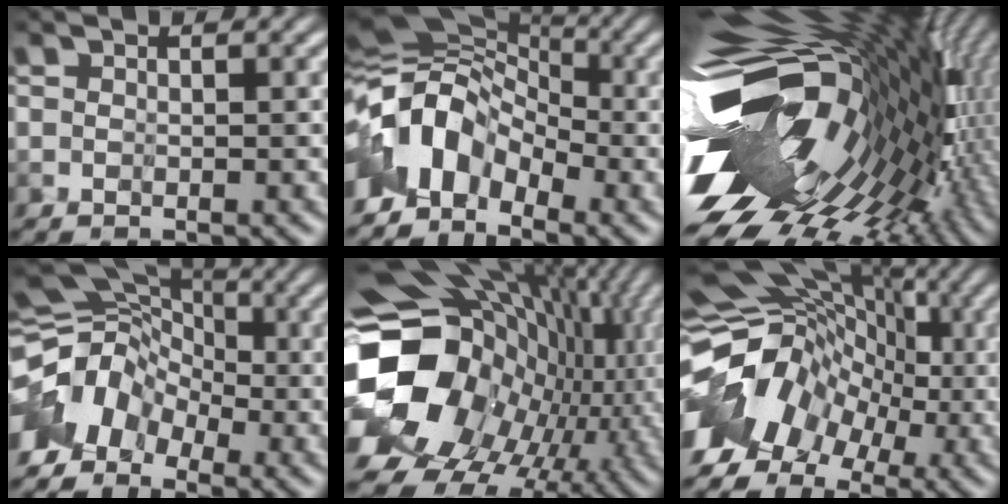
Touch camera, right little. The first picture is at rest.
{"total": 4.8, "force": [-3.0, 2.7, 2.5], "torque": [-0.044, 0.023, -0.072]}
{"total": 15.9, "force": [-2.8, 9.3, 12.6], "torque": [-0.236, -0.029, -0.031]}
{"total": 4.6, "force": [-3.2, 2.8, 1.7], "torque": [-0.031, 0.010, -0.073]}
{"total": 15.0, "force": [-0.5, 12.1, 8.8], "torque": [-0.198, -0.018, 0.016]}
{"total": 8.5, "force": [-2.5, 5.9, 5.5], "torque": [-0.096, 0.000, -0.057]}